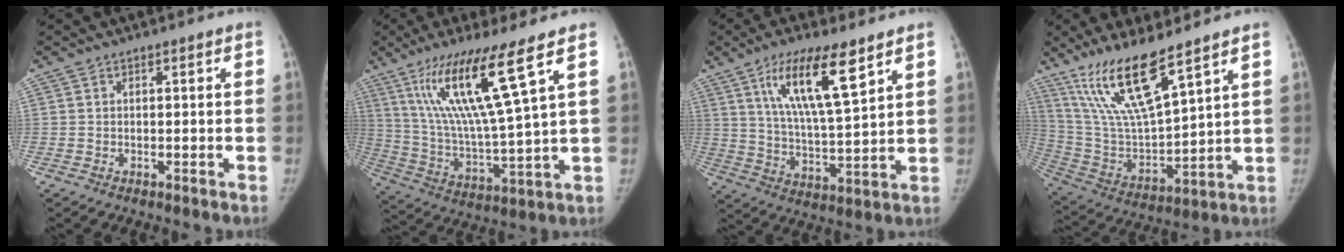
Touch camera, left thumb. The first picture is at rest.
{"total": 17.8, "force": [9.3, 0.5, 15.2], "torque": [-0.287, -0.047, 0.175]}
{"total": 14.5, "force": [7.8, 3.1, 11.8], "torque": [-0.203, -0.038, 0.147]}
{"total": 16.7, "force": [11.2, 3.2, 12.0], "torque": [-0.226, -0.061, 0.233]}